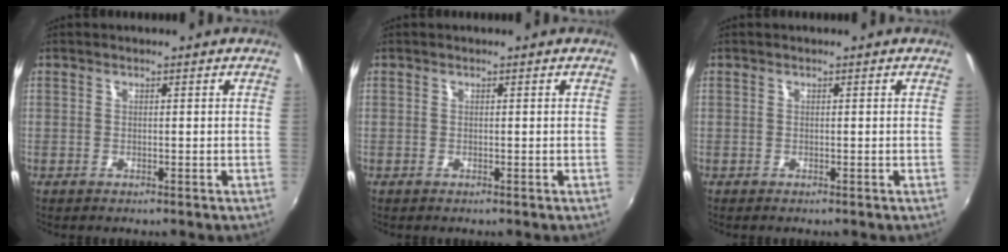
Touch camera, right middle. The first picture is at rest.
{"total": 0.0}
{"total": 0.0}